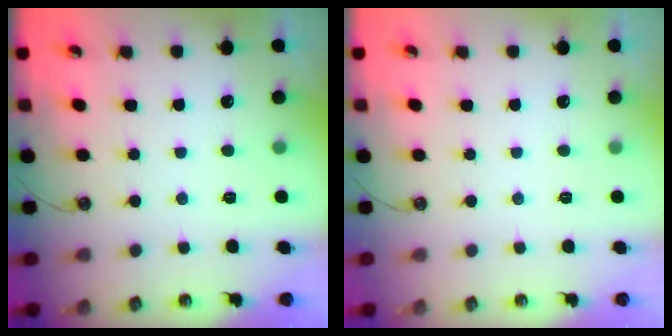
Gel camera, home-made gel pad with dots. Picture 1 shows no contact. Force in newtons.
{"total": 0.0}